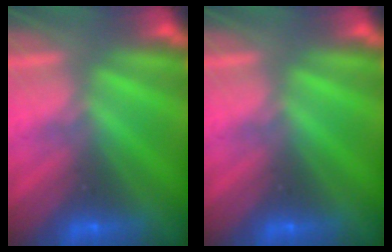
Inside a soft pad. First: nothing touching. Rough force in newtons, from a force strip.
{"total": 0.0}